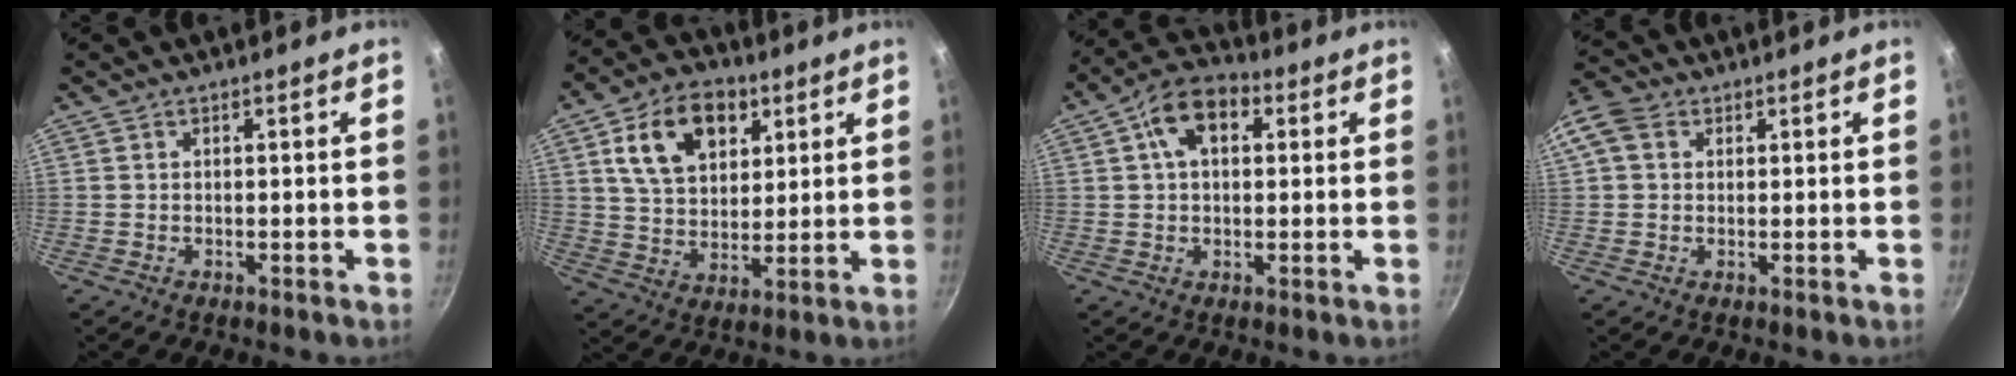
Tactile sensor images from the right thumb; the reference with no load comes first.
{"total": 14.9, "force": [5.9, 9.9, 9.4], "torque": [-0.130, -0.009, 0.096]}
{"total": 9.8, "force": [2.9, 6.4, 6.9], "torque": [-0.089, 0.017, 0.033]}
{"total": 8.6, "force": [2.5, 6.8, 4.7], "torque": [-0.097, 0.018, 0.034]}